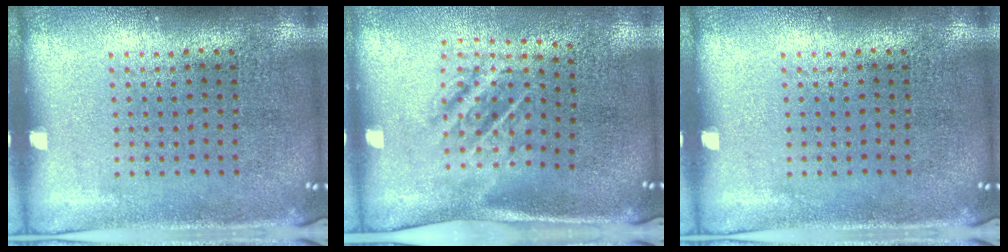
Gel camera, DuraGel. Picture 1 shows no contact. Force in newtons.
{"total": 1.7, "press": 1.2, "slide": 1.2}
{"total": 0.0}